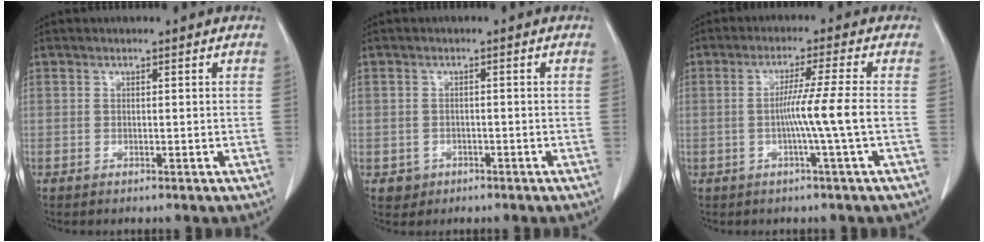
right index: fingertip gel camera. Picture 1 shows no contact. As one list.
[{"total": 2.3, "force": [-1.0, 2.0, 0.1], "torque": [0.002, 0.009, -0.013]}, {"total": 6.2, "force": [-1.1, -2.0, 5.8], "torque": [-0.099, -0.001, -0.018]}]